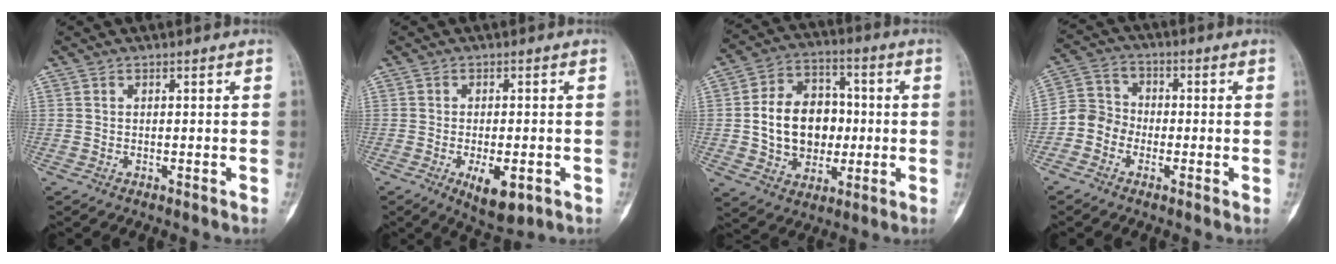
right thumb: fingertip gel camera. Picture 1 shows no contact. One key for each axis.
{"total": 7.1, "fx": -2.5, "fy": 3.0, "fz": 5.9, "tx": -0.088, "ty": -0.005, "tz": -0.027}
{"total": 15.4, "fx": -0.3, "fy": 11.8, "fz": 9.9, "tx": -0.123, "ty": 0.025, "tz": -0.001}
{"total": 6.3, "fx": -2.2, "fy": 5.6, "fz": 2.1, "tx": -0.019, "ty": 0.023, "tz": -0.055}